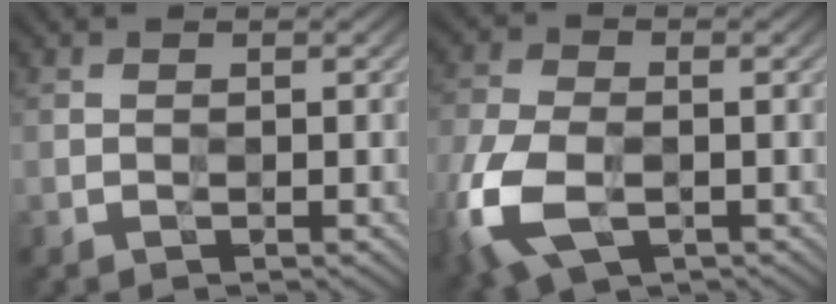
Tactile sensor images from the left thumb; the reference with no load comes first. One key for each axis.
{"total": 10.8, "fx": -3.8, "fy": 6.2, "fz": 8.0, "tx": -0.226, "ty": -0.025, "tz": -0.073}